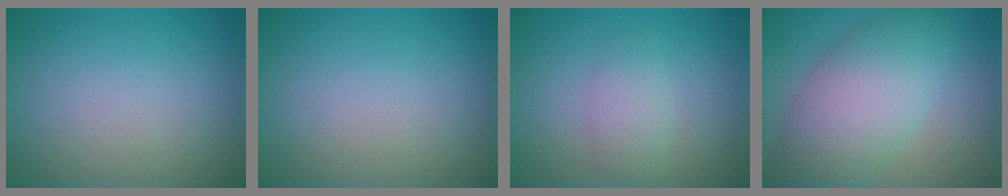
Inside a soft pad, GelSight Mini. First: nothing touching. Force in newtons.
{"total": 0.0}
{"total": 1.2, "press": 1.2, "slide": 0.2}
{"total": 8.7, "press": 8.7, "slide": 0.3}